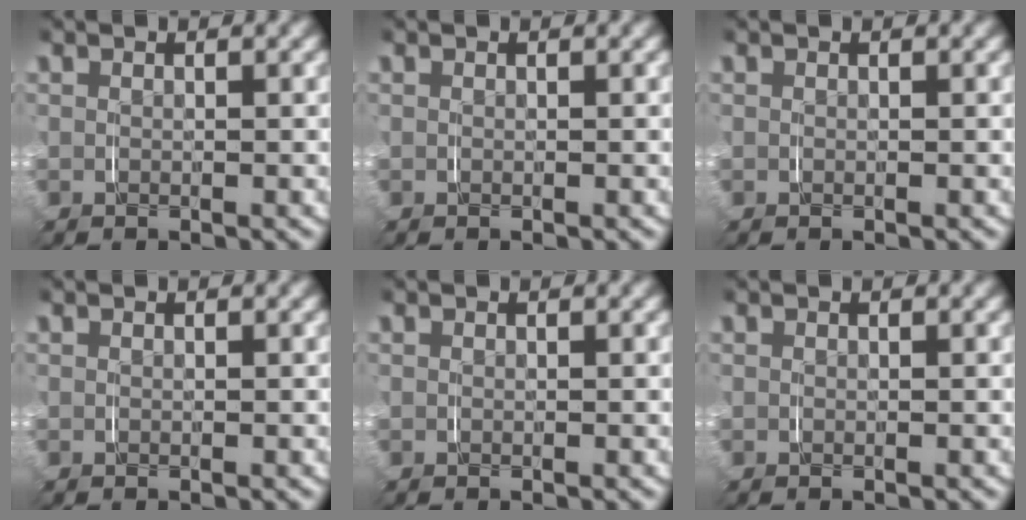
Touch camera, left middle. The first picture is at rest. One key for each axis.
{"total": 0.0}
{"total": 0.0}
{"total": 0.0}
{"total": 0.0}
{"total": 0.0}